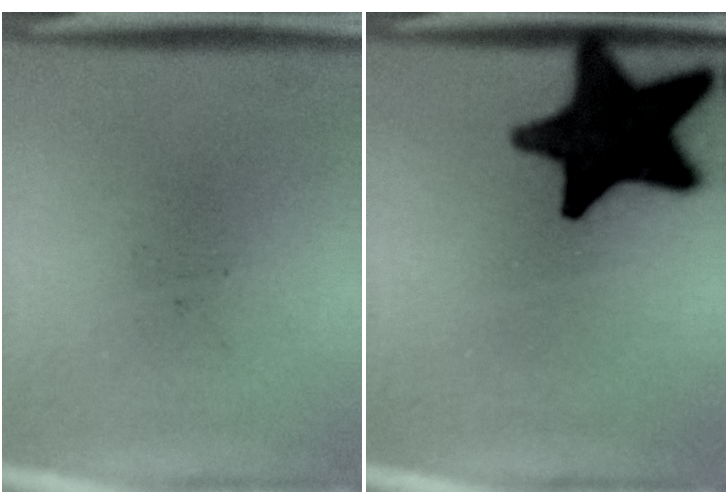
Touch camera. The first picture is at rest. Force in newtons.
{"total": 17.9}